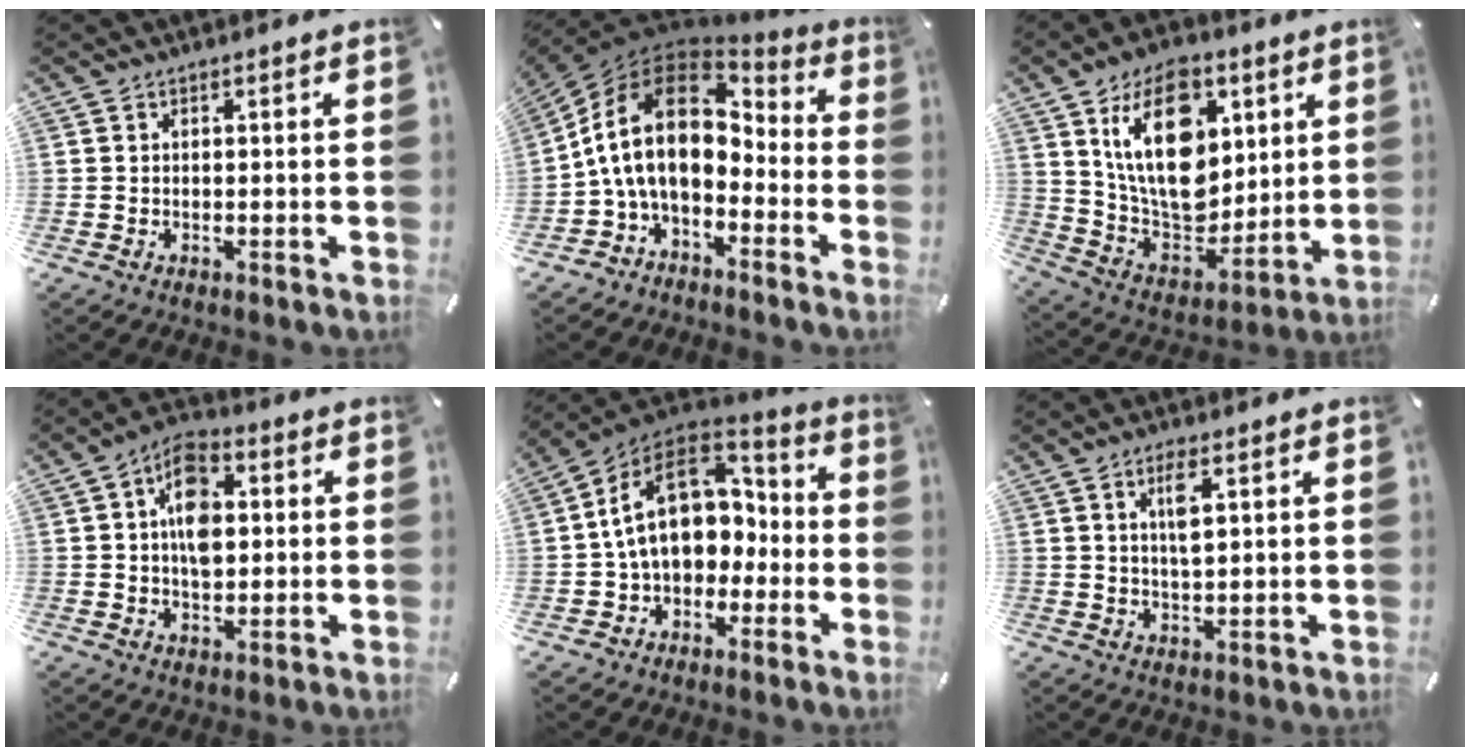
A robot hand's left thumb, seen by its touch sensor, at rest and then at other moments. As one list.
[{"total": 17.8, "force": [-0.1, 12.0, 13.1], "torque": [-0.278, 0.012, -0.004]}, {"total": 20.6, "force": [7.6, 13.7, 13.3], "torque": [-0.244, -0.040, 0.132]}, {"total": 10.4, "force": [1.3, 7.0, 7.6], "torque": [-0.112, 0.002, 0.021]}, {"total": 18.2, "force": [1.7, 13.6, 12.1], "torque": [-0.221, 0.005, 0.029]}, {"total": 5.1, "force": [2.0, 1.5, 4.4], "torque": [-0.094, -0.002, 0.028]}]